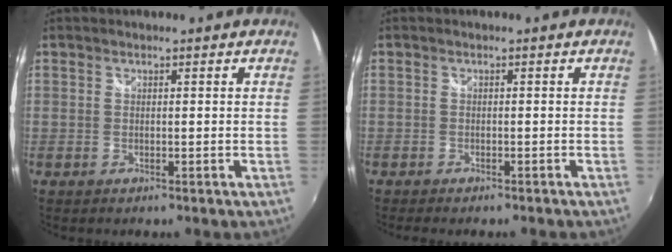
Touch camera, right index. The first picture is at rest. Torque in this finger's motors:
{"motor_torque": [-0.74, -0.69, -0.26, -0.09]}